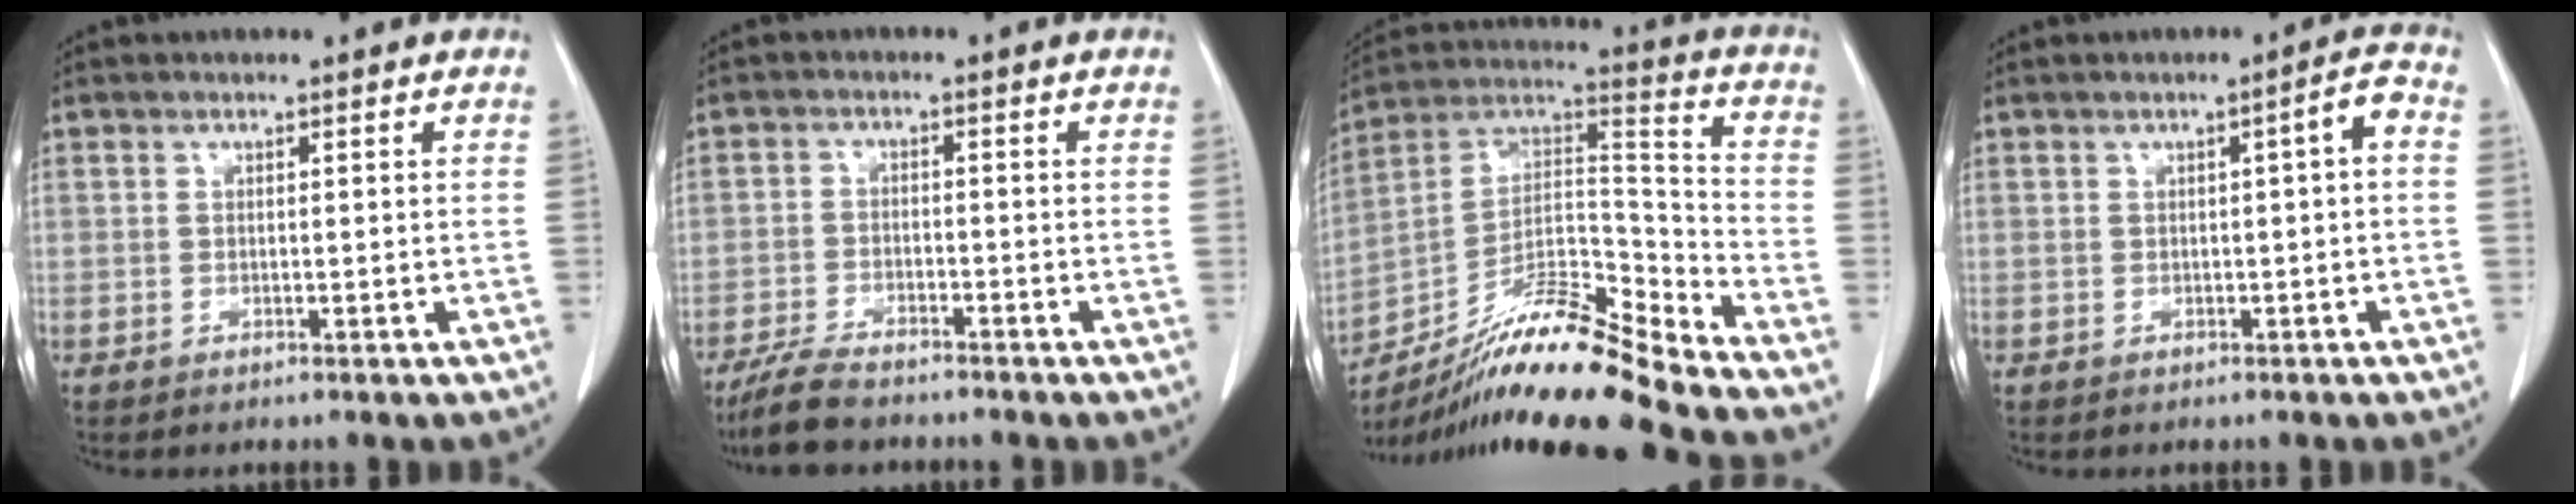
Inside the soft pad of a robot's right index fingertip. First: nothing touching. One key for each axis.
{"total": 6.1, "fx": -5.2, "fy": 1.5, "fz": 2.7, "tx": -0.056, "ty": -0.014, "tz": -0.095}
{"total": 17.6, "fx": -14.3, "fy": -0.3, "fz": 10.3, "tx": -0.188, "ty": 0.020, "tz": -0.256}
{"total": 2.9, "fx": 0.2, "fy": -0.1, "fz": 2.9, "tx": -0.042, "ty": 0.008, "tz": 0.004}